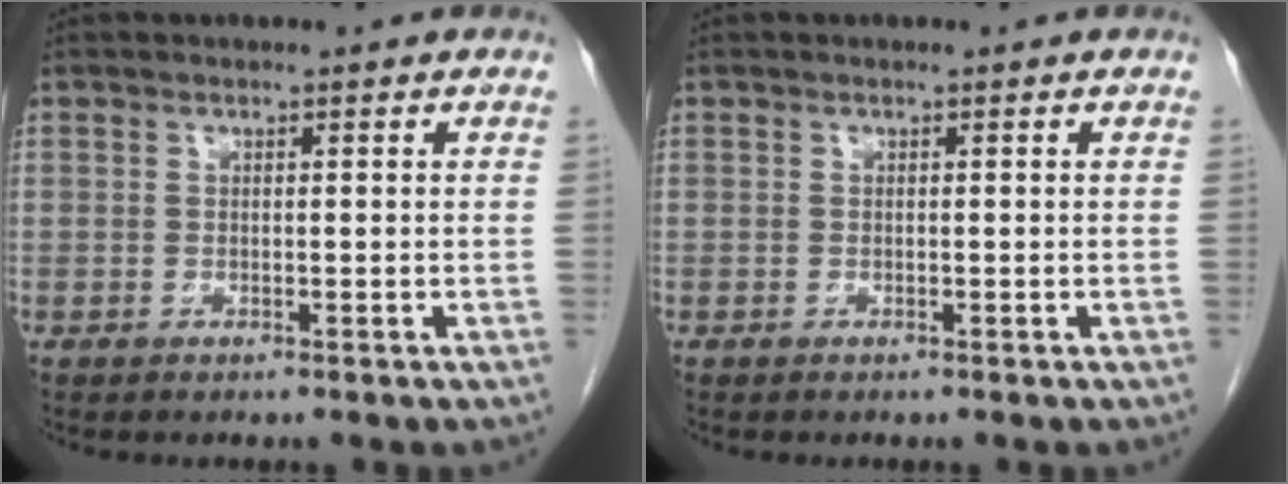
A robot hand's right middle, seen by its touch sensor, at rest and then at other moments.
{"total": 0.0}